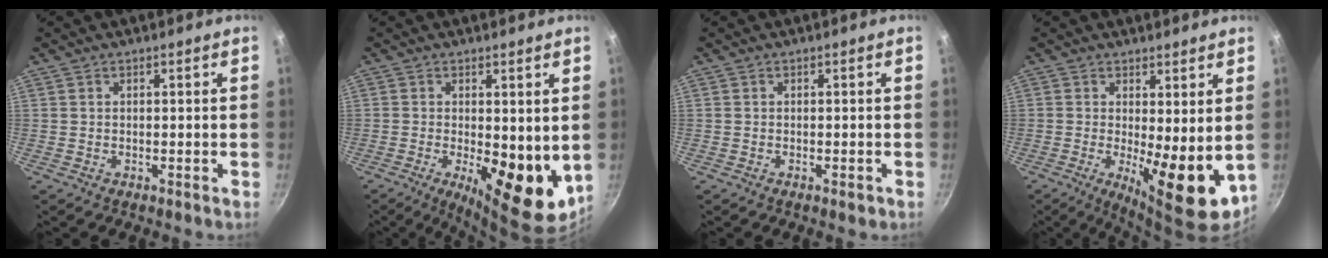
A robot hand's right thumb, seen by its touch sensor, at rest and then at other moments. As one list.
[{"total": 12.3, "force": [-0.7, 4.3, 11.5], "torque": [-0.151, -0.025, -0.003]}, {"total": 1.1, "force": [-0.6, 0.5, 0.8], "torque": [-0.011, 0.003, -0.010]}, {"total": 11.2, "force": [-0.3, 3.7, 10.6], "torque": [-0.134, -0.019, 0.005]}]